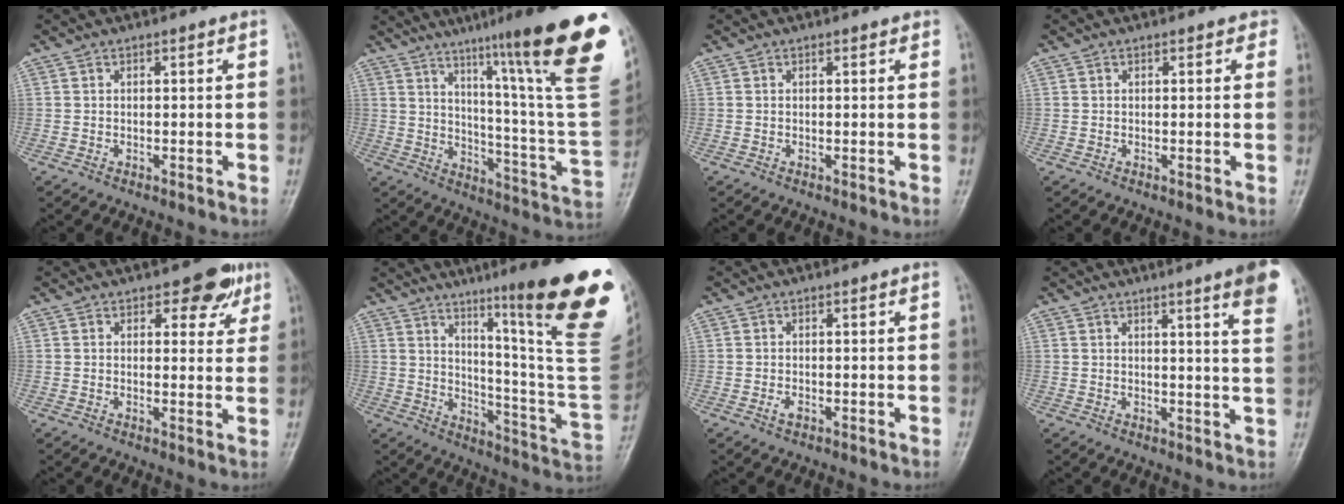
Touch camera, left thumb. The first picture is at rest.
{"total": 26.3, "force": [16.4, 1.6, 20.5], "torque": [-0.262, -0.092, 0.232]}
{"total": 0.7, "force": [0.5, 0.4, 0.3], "torque": [-0.003, -0.002, 0.002]}
{"total": 1.1, "force": [0.6, 0.7, 0.4], "torque": [0.010, -0.001, 0.001]}
{"total": 5.6, "force": [3.3, 3.2, 3.3], "torque": [-0.009, -0.013, 0.040]}
{"total": 26.3, "force": [13.2, 2.7, 22.6], "torque": [-0.254, -0.066, 0.196]}
{"total": 1.2, "force": [-0.4, 0.7, 0.9], "torque": [-0.013, -0.001, -0.008]}
{"total": 9.2, "force": [5.7, 0.4, 7.3], "torque": [-0.080, -0.024, 0.057]}